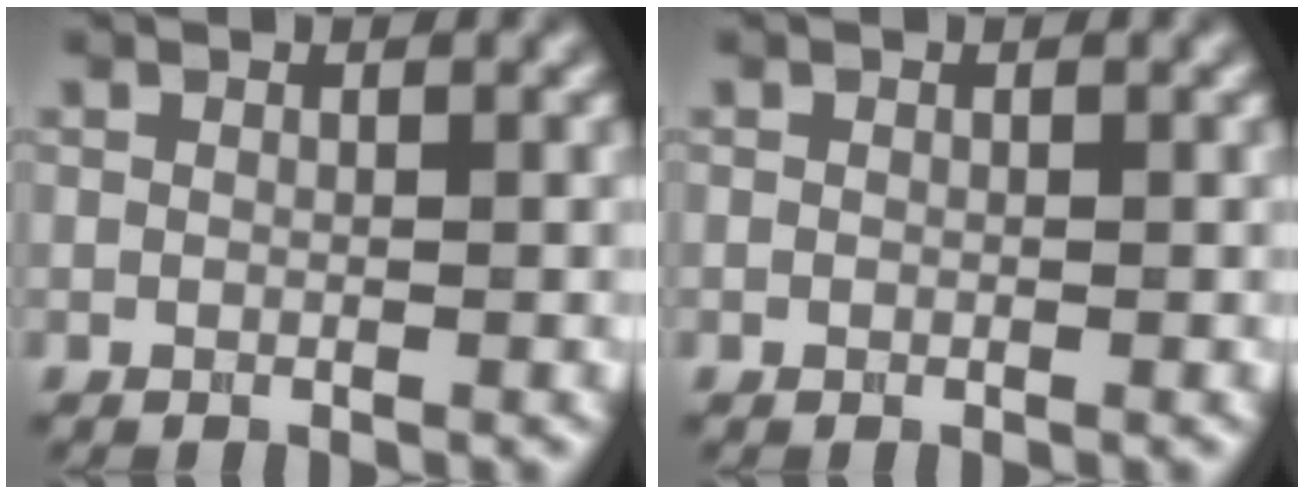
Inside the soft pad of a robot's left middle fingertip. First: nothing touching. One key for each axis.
{"total": 0.0}